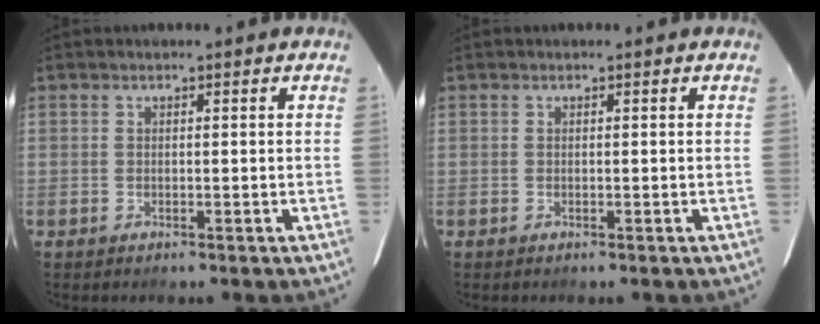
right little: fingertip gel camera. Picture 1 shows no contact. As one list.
[{"total": 0.0}]